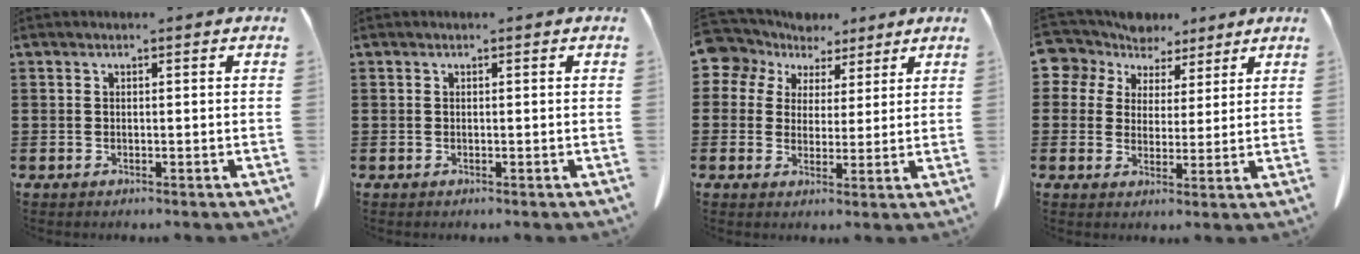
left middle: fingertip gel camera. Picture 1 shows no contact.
{"total": 0.0}
{"total": 6.7, "force": [4.4, 4.9, 1.2], "torque": [-0.062, -0.014, 0.083]}
{"total": 6.6, "force": [5.0, 4.3, 0.4], "torque": [-0.049, -0.018, 0.092]}